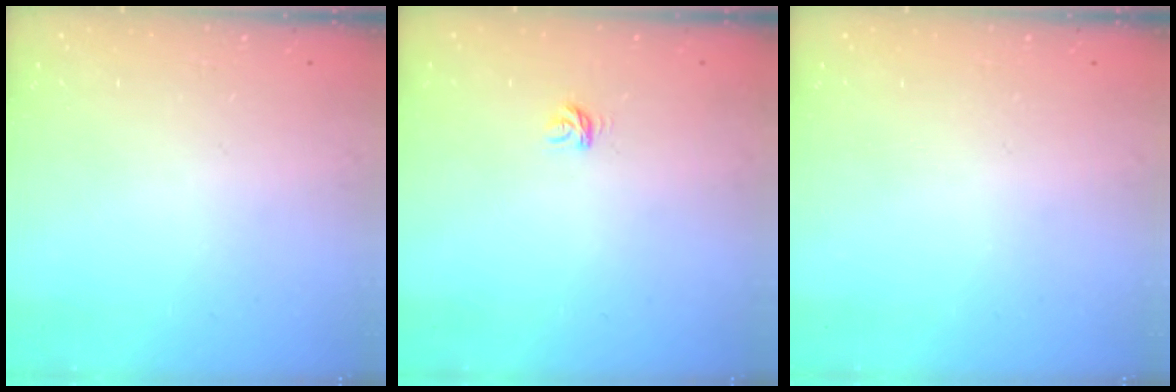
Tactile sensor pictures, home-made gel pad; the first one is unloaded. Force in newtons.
{"total": 3.1, "press": 3.1, "slide": 0.2}
{"total": 0.0}